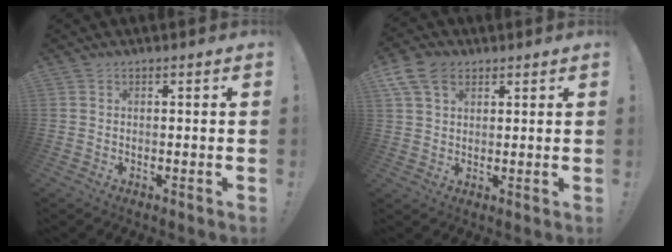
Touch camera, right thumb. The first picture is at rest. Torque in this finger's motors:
{"motor_torque": [-0.56, 0.58, 0.21, -0.06, 0.12]}